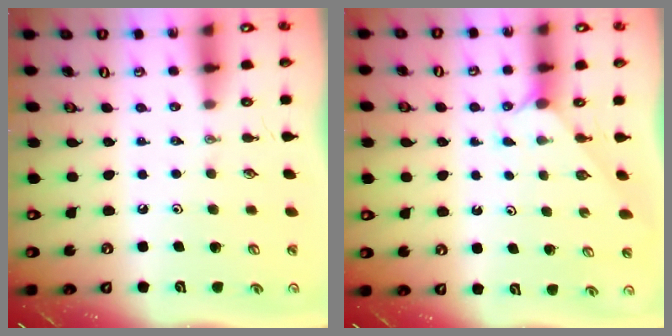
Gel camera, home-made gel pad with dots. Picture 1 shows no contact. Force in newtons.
{"total": 1.6, "press": 1.6, "slide": 0.3}